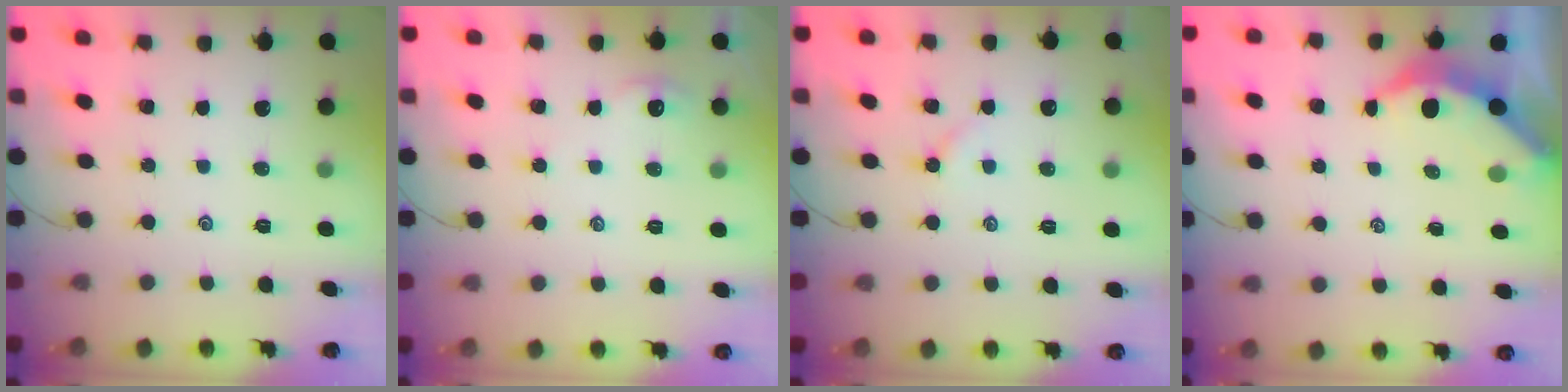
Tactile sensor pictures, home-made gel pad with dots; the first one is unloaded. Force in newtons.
{"total": 2.5, "press": 2.5, "slide": 0.3}
{"total": 3.0, "press": 3.0, "slide": 0.4}
{"total": 3.6, "press": 3.6, "slide": 0.4}